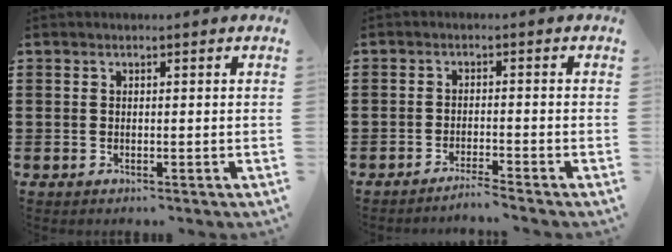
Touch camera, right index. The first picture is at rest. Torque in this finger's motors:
{"motor_torque": [-0.14, 0.14, 0.03, 0.00]}